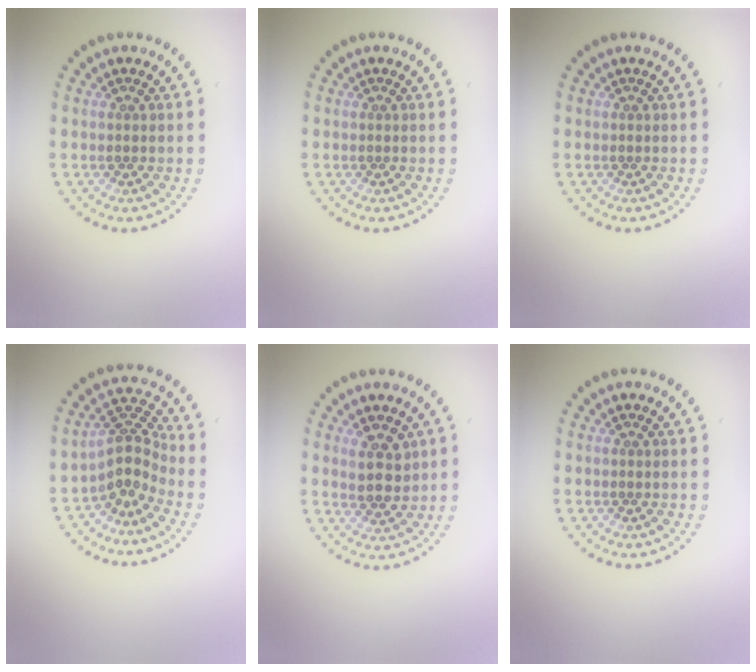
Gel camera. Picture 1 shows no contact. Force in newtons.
{"total": 0.0}
{"total": 0.0}
{"total": 3.8, "press": 2.7, "slide": 2.7}
{"total": 2.8, "press": 2.7, "slide": 0.8}
{"total": 0.0}